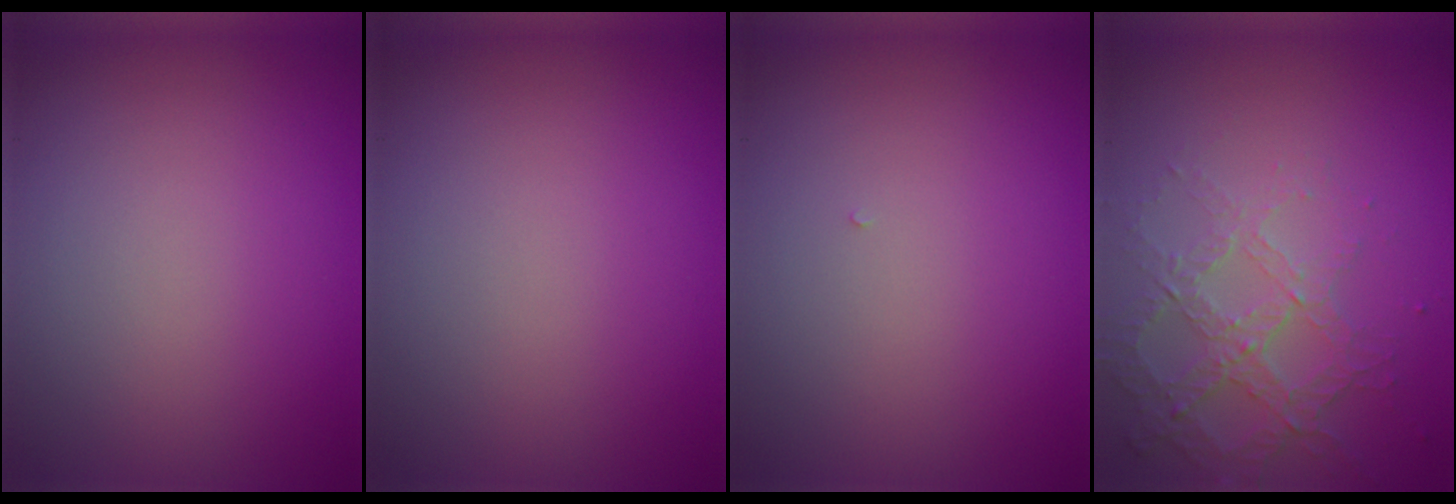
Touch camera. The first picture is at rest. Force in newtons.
{"total": 0.0}
{"total": 0.0}
{"total": 4.3, "press": 3.0, "slide": 3.0}